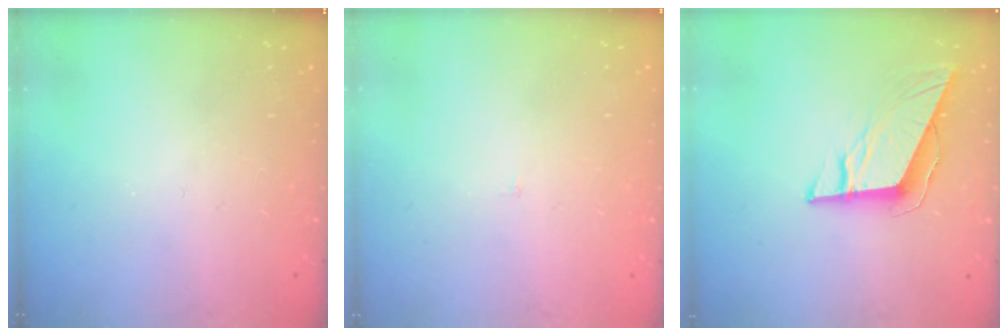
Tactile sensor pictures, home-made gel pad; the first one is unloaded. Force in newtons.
{"total": 2.0, "press": 2.0, "slide": 0.1}
{"total": 9.3, "press": 9.2, "slide": 1.3}